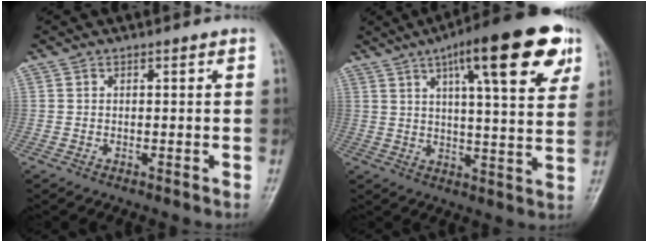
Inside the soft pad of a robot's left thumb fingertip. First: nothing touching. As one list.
[{"total": 20.2, "force": [10.0, 5.0, 16.8], "torque": [-0.213, -0.012, 0.141]}]